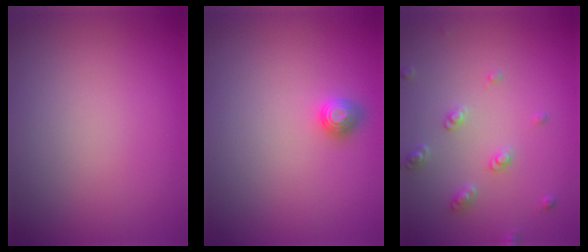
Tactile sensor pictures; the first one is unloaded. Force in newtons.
{"total": 1.3, "press": 1.2, "slide": 0.3}
{"total": 2.2, "press": 2.1, "slide": 0.6}